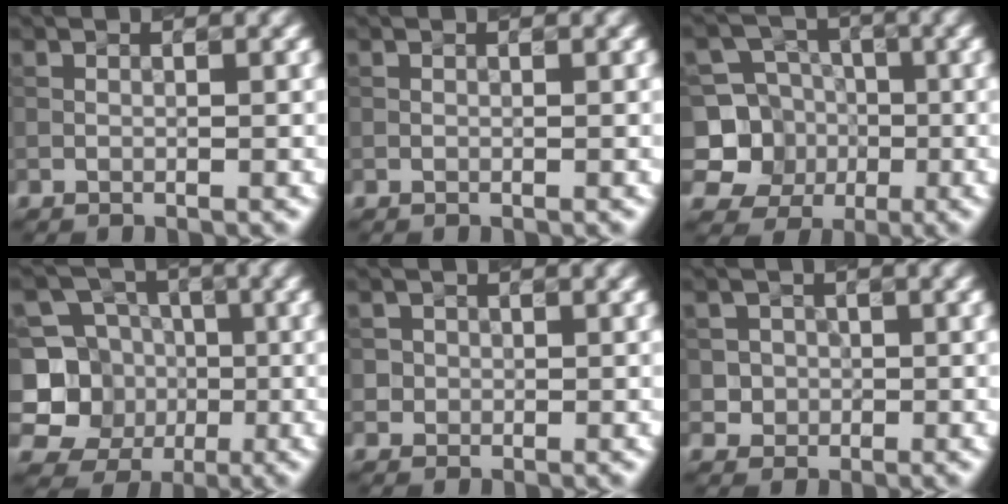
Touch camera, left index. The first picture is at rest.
{"total": 0.0}
{"total": 7.4, "force": [-1.4, 7.1, 1.7], "torque": [-0.042, 0.017, -0.051]}
{"total": 8.7, "force": [-1.6, 8.3, 2.0], "torque": [-0.063, 0.016, -0.049]}
{"total": 1.6, "force": [0.2, 1.6, 0.3], "torque": [0.000, 0.000, 0.015]}
{"total": 2.6, "force": [0.0, 2.5, 0.4], "torque": [0.000, 0.008, 0.006]}